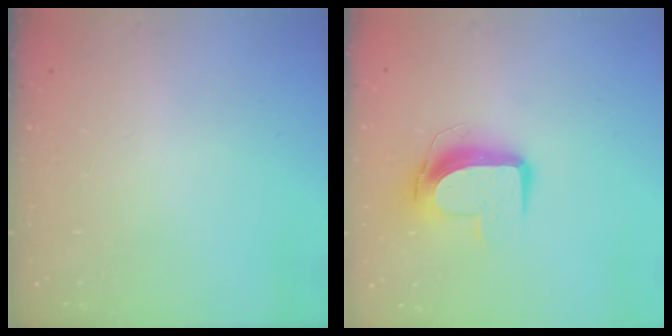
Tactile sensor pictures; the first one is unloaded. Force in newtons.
{"total": 10.6, "press": 10.5, "slide": 1.0}